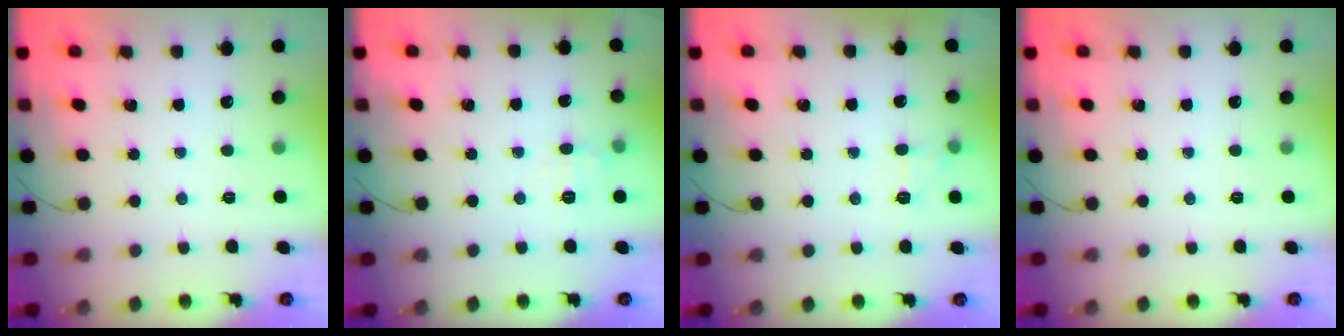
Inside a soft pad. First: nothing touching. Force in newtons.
{"total": 7.5, "press": 7.3, "slide": 1.4}
{"total": 6.5, "press": 6.3, "slide": 1.8}
{"total": 0.0}